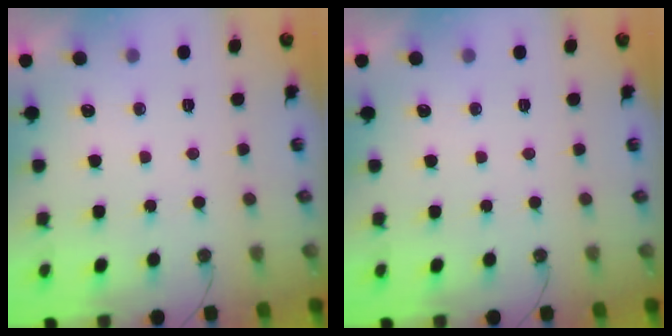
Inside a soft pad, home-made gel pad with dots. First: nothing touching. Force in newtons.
{"total": 0.0}